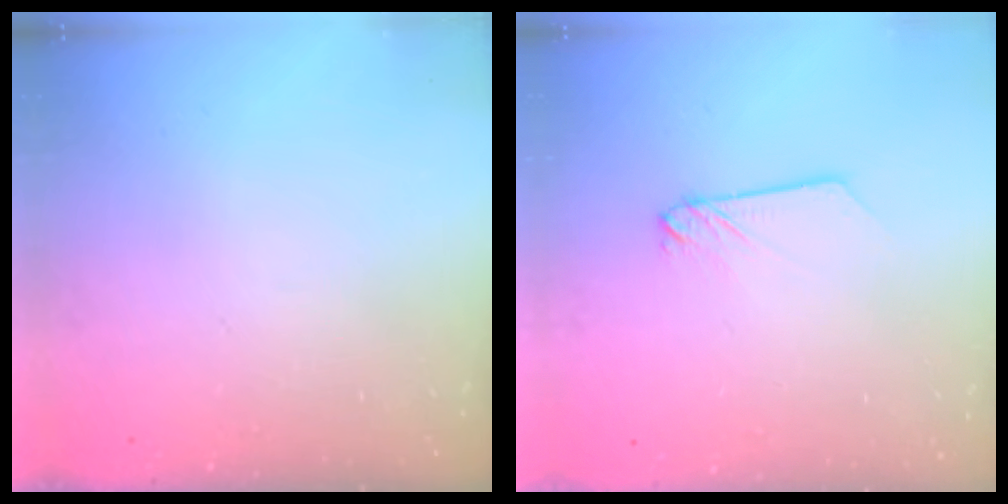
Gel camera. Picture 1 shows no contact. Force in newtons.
{"total": 2.2, "press": 2.2, "slide": 0.1}